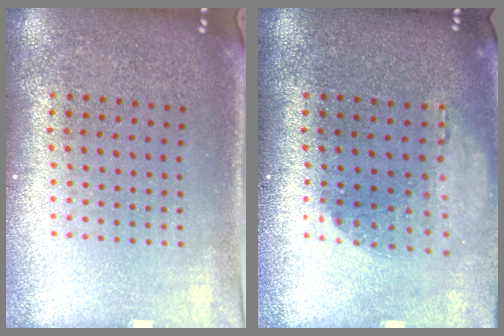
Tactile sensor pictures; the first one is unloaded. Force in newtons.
{"total": 1.2, "press": 1.2, "slide": 0.0}